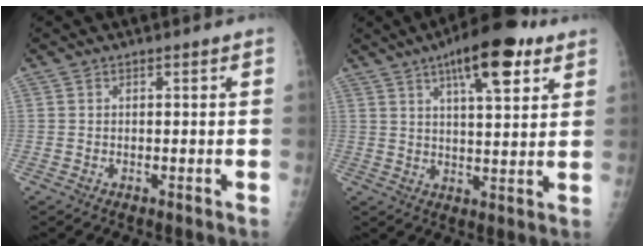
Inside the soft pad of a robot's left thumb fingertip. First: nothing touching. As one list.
[{"total": 14.1, "force": [7.6, 4.5, 11.0], "torque": [-0.145, -0.020, 0.112]}]